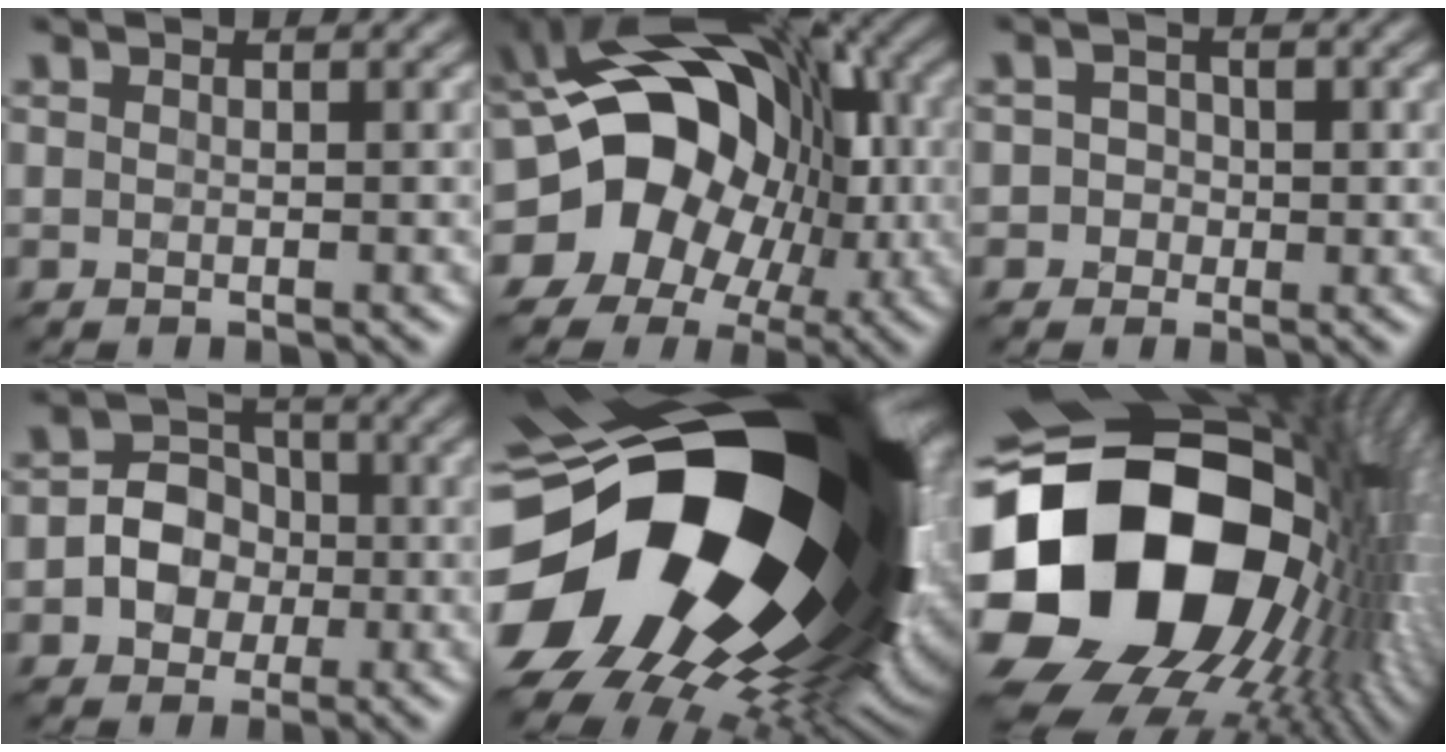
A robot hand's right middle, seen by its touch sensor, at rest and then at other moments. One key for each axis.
{"total": 17.4, "fx": -1.6, "fy": 13.2, "fz": 11.1, "tx": -0.159, "ty": -0.006, "tz": -0.048}
{"total": 1.6, "fx": -0.6, "fy": 1.5, "fz": 0.2, "tx": 0.017, "ty": 0.005, "tz": -0.020}
{"total": 4.8, "fx": -1.2, "fy": 4.2, "fz": 2.0, "tx": -0.017, "ty": 0.011, "tz": -0.042}
{"total": 22.1, "fx": -0.6, "fy": 11.7, "fz": 18.7, "tx": -0.329, "ty": -0.077, "tz": -0.012}
{"total": 22.0, "fx": -1.8, "fy": 16.2, "fz": 14.8, "tx": -0.315, "ty": -0.040, "tz": -0.014}